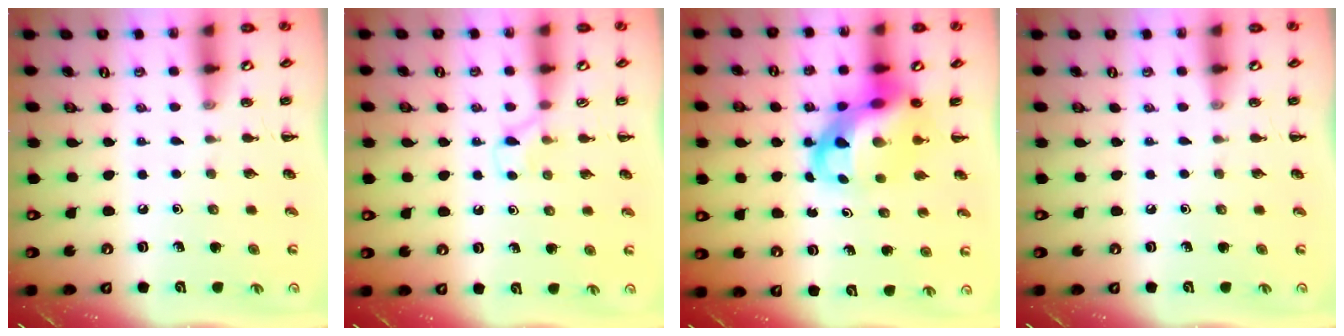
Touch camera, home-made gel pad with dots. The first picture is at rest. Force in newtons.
{"total": 3.3, "press": 3.0, "slide": 1.3}
{"total": 10.4, "press": 10.1, "slide": 2.6}
{"total": 0.0}